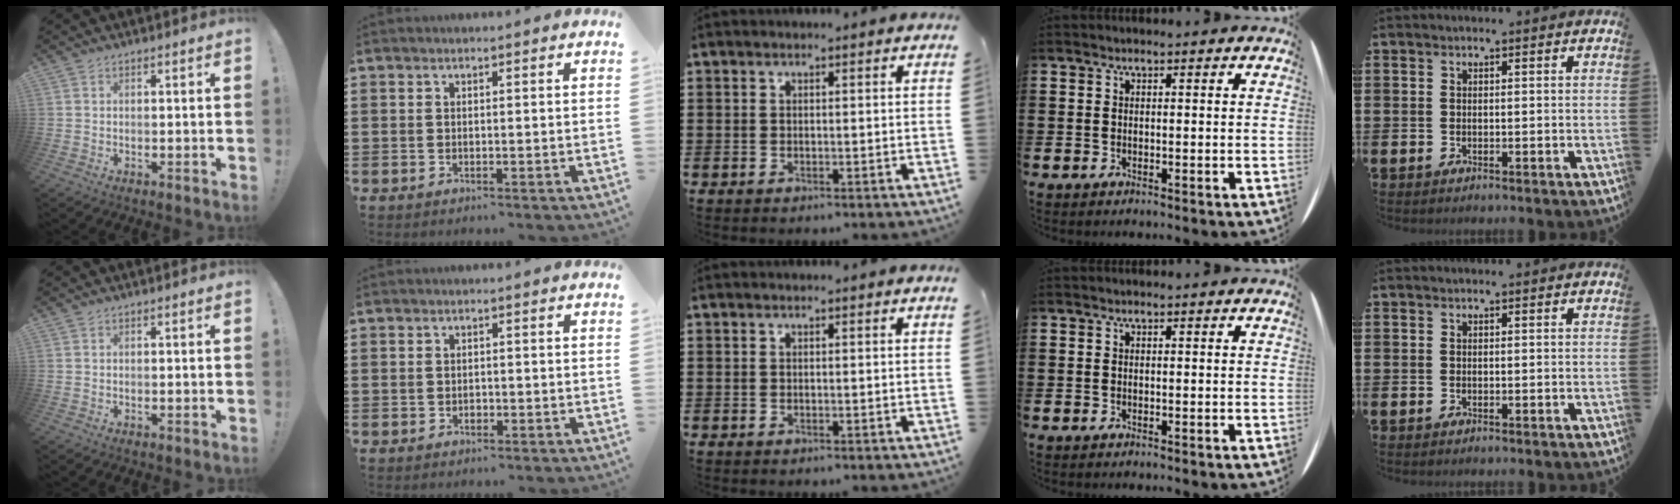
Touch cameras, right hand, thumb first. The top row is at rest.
{"index": {"total": 0.8, "force": [-0.2, 0.6, 0.4], "torque": [-0.010, 0.002, -0.004]}}